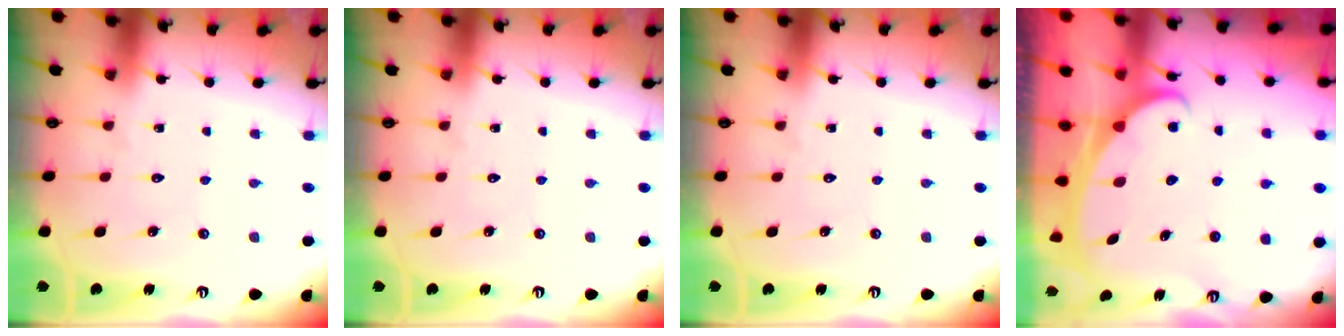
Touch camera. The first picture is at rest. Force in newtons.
{"total": 0.0}
{"total": 0.0}
{"total": 2.1, "press": 2.1, "slide": 0.3}